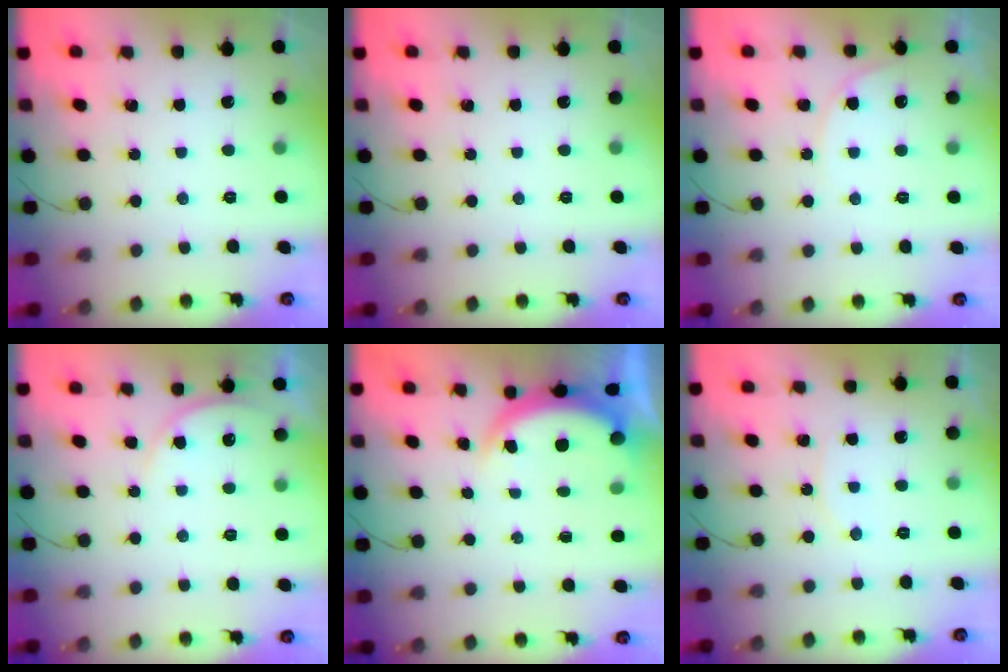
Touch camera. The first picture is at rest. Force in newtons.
{"total": 0.0}
{"total": 7.0, "press": 7.0, "slide": 0.5}
{"total": 4.7, "press": 4.6, "slide": 0.6}
{"total": 4.9, "press": 4.8, "slide": 0.8}
{"total": 4.4, "press": 4.4, "slide": 0.5}